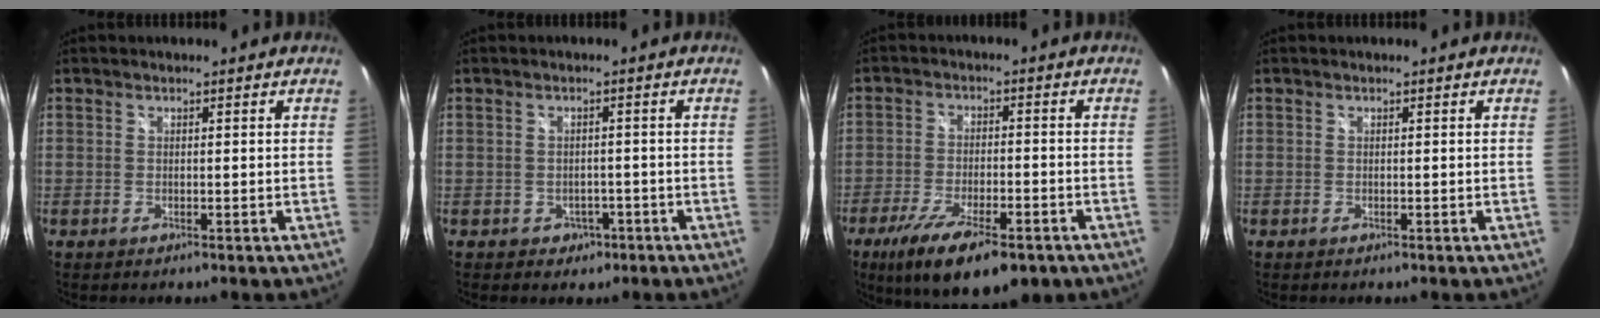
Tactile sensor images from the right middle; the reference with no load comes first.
{"total": 3.2, "force": [-1.3, 2.8, 0.7], "torque": [-0.021, 0.004, -0.011]}
{"total": 15.6, "force": [-9.8, 5.1, 11.1], "torque": [-0.211, -0.044, -0.154]}
{"total": 0.0}